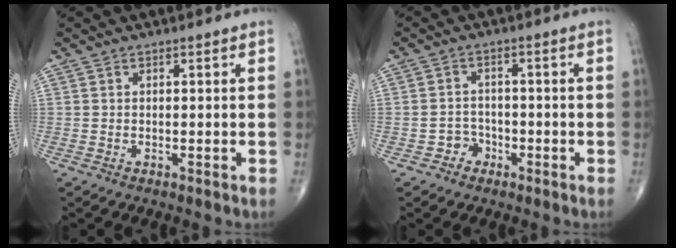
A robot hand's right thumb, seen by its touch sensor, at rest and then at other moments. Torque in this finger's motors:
{"motor_torque": [-0.02, 0.00, 0.09, 0.14, -0.02]}